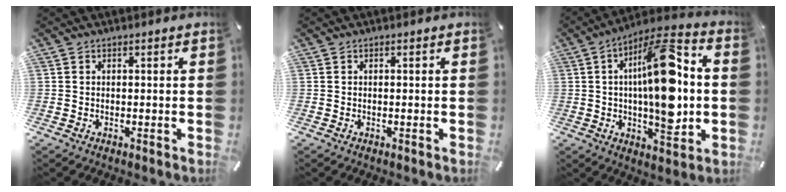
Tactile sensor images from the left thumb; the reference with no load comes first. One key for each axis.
{"total": 0.0}
{"total": 21.0, "fx": 1.3, "fy": 8.6, "fz": 19.1, "tx": -0.312, "ty": 0.002, "tz": 0.020}